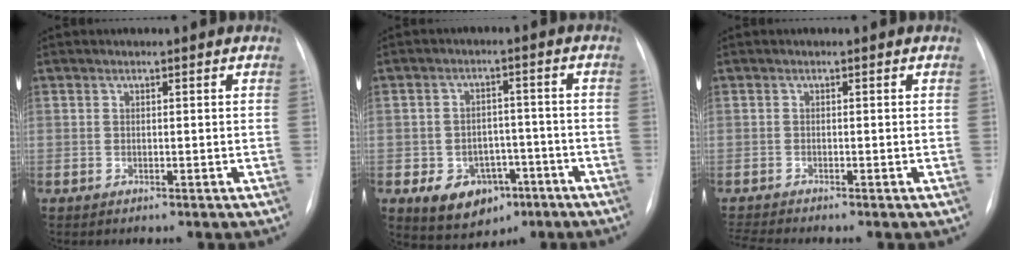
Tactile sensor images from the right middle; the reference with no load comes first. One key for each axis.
{"total": 8.5, "fx": -3.9, "fy": 6.3, "fz": 4.2, "tx": -0.070, "ty": 0.011, "tz": -0.049}
{"total": 2.5, "fx": -2.3, "fy": -0.9, "fz": 0.5, "tx": -0.020, "ty": -0.014, "tz": -0.042}